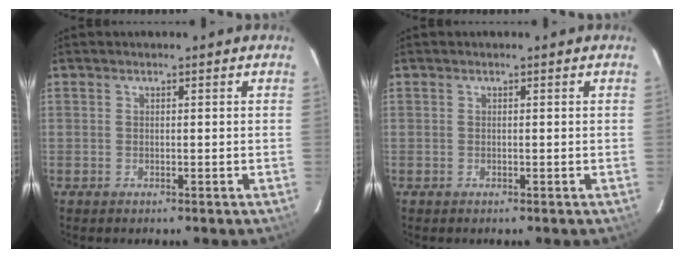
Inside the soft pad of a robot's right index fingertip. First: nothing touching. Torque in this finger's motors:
{"motor_torque": [-0.02, 0.00, 0.00, 0.00]}